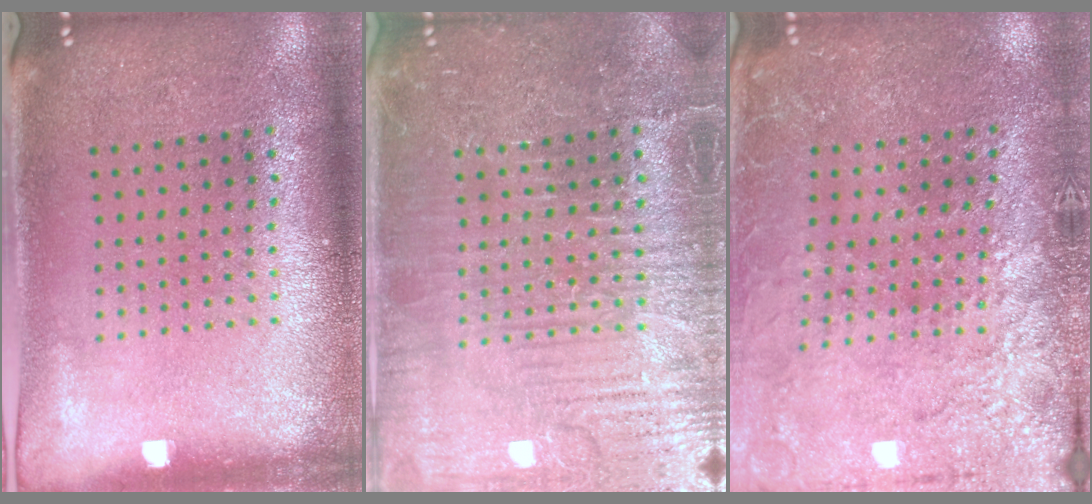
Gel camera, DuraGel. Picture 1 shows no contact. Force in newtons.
{"total": 4.7, "press": 4.7, "slide": 0.8}
{"total": 2.9, "press": 2.9, "slide": 0.3}